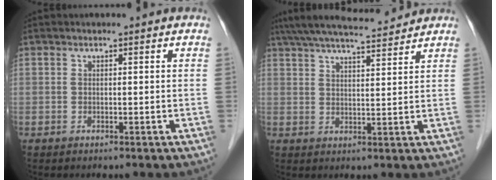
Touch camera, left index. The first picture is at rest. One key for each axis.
{"total": 12.1, "fx": 11.0, "fy": 0.9, "fz": 5.0, "tx": -0.093, "ty": 0.022, "tz": 0.170}